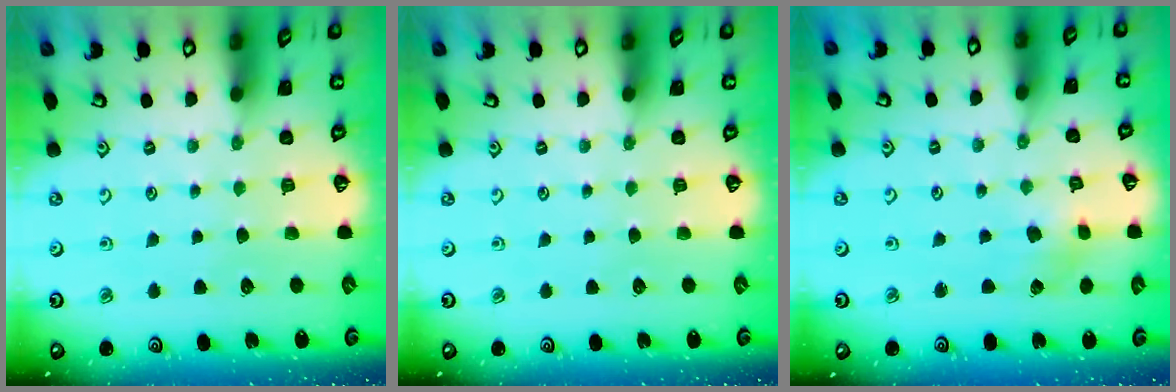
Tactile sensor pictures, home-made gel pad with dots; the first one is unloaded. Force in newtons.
{"total": 0.0}
{"total": 2.2, "press": 2.1, "slide": 0.6}